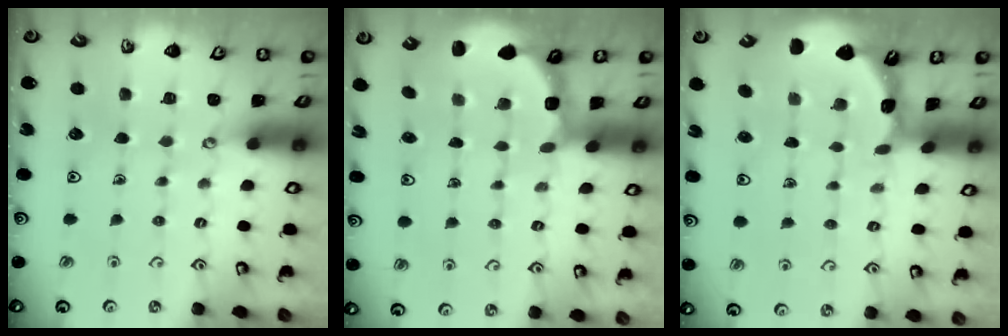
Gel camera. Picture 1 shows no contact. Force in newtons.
{"total": 2.7, "press": 2.3, "slide": 1.4}
{"total": 1.6, "press": 1.6, "slide": 0.1}